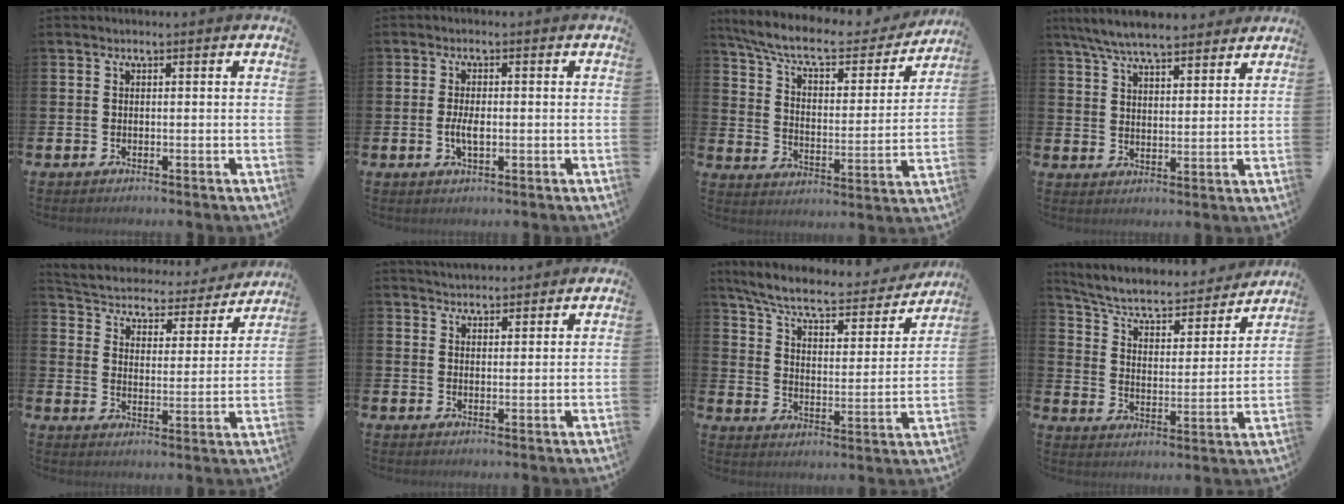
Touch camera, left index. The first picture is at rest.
{"total": 2.9, "force": [-0.3, 1.3, 2.5], "torque": [-0.045, 0.001, -0.007]}
{"total": 9.4, "force": [8.1, 2.3, 4.2], "torque": [-0.110, -0.051, 0.136]}
{"total": 7.3, "force": [6.9, 1.2, 2.2], "torque": [-0.070, -0.023, 0.127]}
{"total": 3.9, "force": [3.6, 1.5, 0.6], "torque": [-0.038, -0.033, 0.052]}
{"total": 3.4, "force": [3.4, 0.6, -0.2], "torque": [-0.002, -0.016, 0.062]}
{"total": 8.0, "force": [7.1, 1.7, 3.3], "torque": [-0.091, -0.050, 0.115]}
{"total": 6.4, "force": [5.6, 2.0, 2.3], "torque": [-0.078, -0.042, 0.090]}